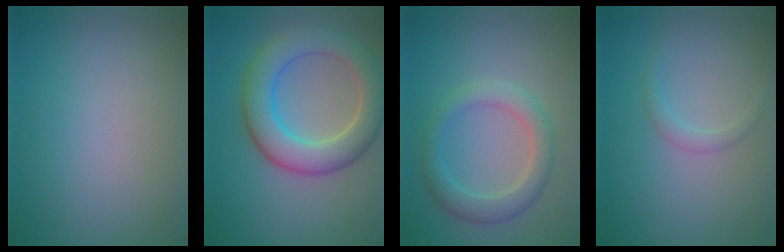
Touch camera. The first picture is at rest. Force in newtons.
{"total": 7.1, "press": 7.1, "slide": 0.5}
{"total": 3.4, "press": 3.4, "slide": 0.1}
{"total": 1.1, "press": 1.1, "slide": 0.2}